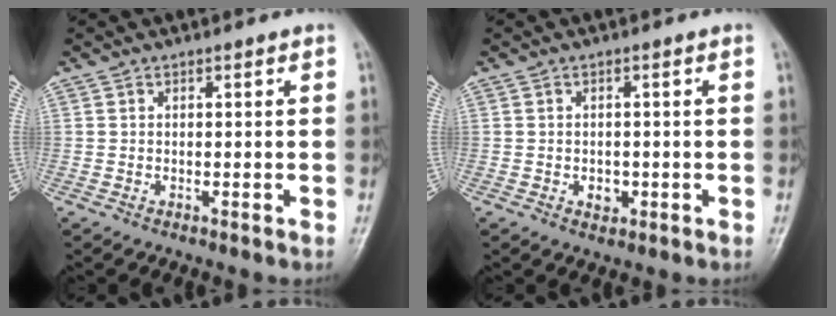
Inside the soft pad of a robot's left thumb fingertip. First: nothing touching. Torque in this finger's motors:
{"motor_torque": [-0.06, 0.06, 0.05, 0.04, 0.00]}